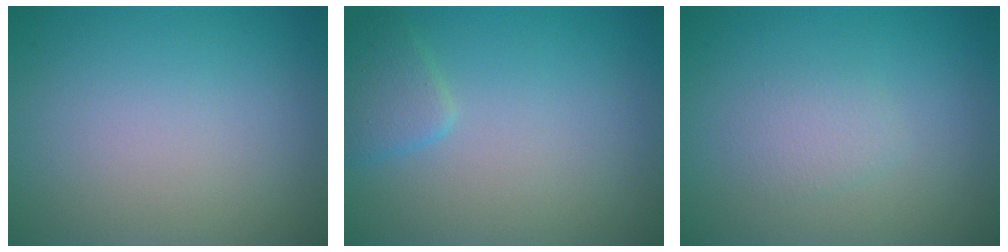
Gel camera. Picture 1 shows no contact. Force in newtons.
{"total": 1.9, "press": 1.9, "slide": 0.1}
{"total": 1.4, "press": 1.4, "slide": 0.1}